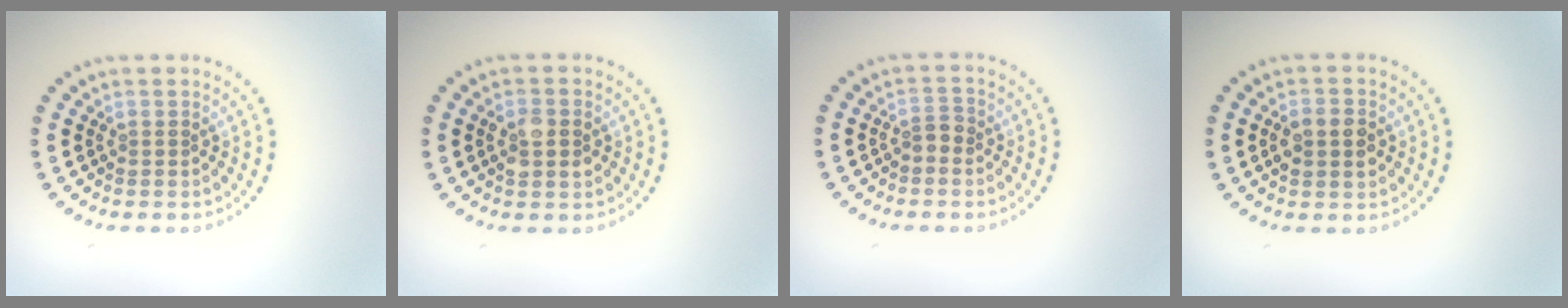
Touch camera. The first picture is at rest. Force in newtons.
{"total": 2.2, "press": 2.2, "slide": 0.2}
{"total": 1.2, "press": 1.1, "slide": 0.5}
{"total": 2.8, "press": 2.8, "slide": 0.1}